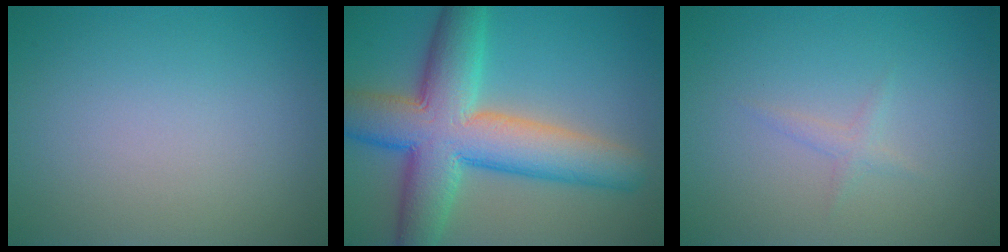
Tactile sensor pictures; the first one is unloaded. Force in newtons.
{"total": 11.2, "press": 11.2, "slide": 0.4}
{"total": 0.5, "press": 0.5, "slide": 0.0}